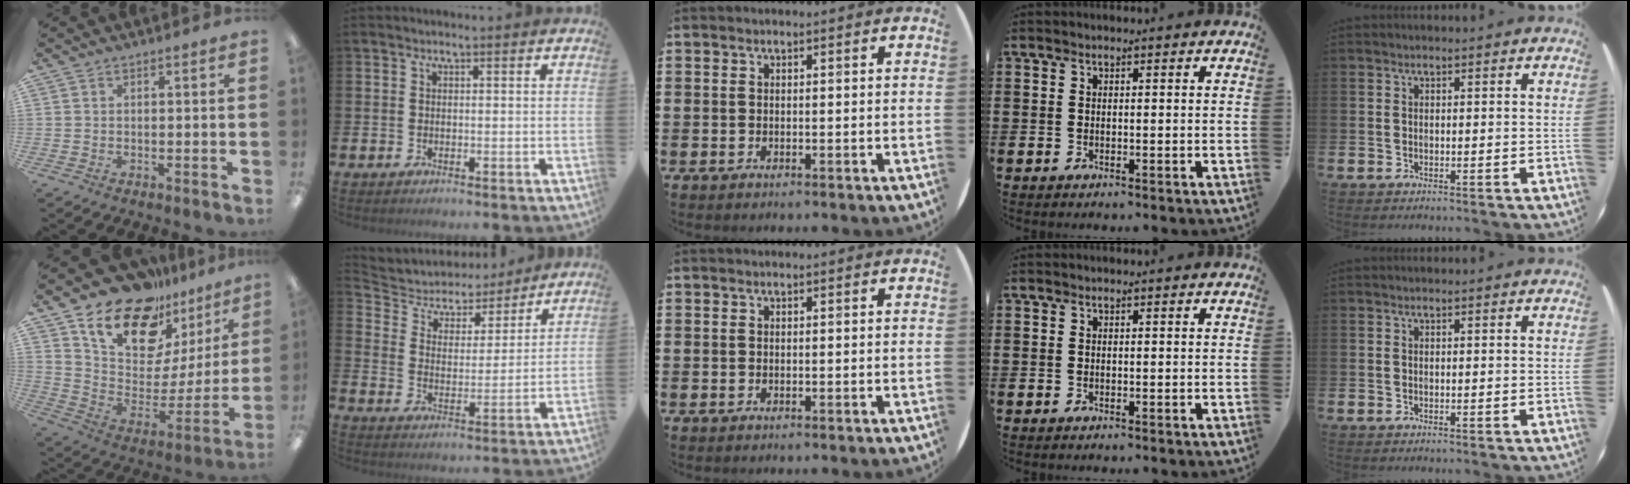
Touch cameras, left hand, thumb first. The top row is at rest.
{"thumb": {"total": 19.2, "force": [14.3, 9.8, 8.2], "torque": [-0.150, -0.107, 0.253]}, "index": {"total": 5.5, "force": [5.1, 2.2, 0.6], "torque": [-0.045, -0.040, 0.082]}}